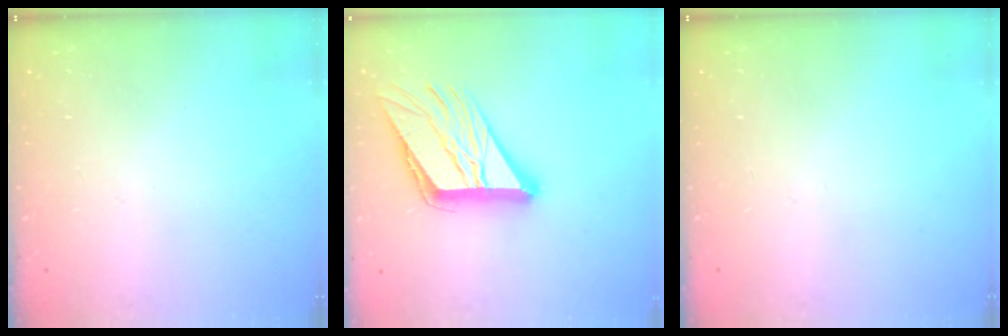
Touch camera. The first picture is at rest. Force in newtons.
{"total": 18.0, "press": 17.9, "slide": 2.5}
{"total": 0.0}